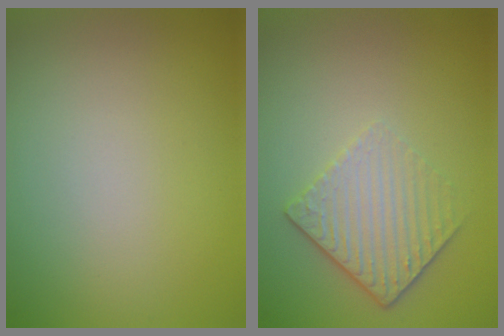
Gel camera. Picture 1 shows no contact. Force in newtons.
{"total": 4.4, "press": 3.0, "slide": 3.1}